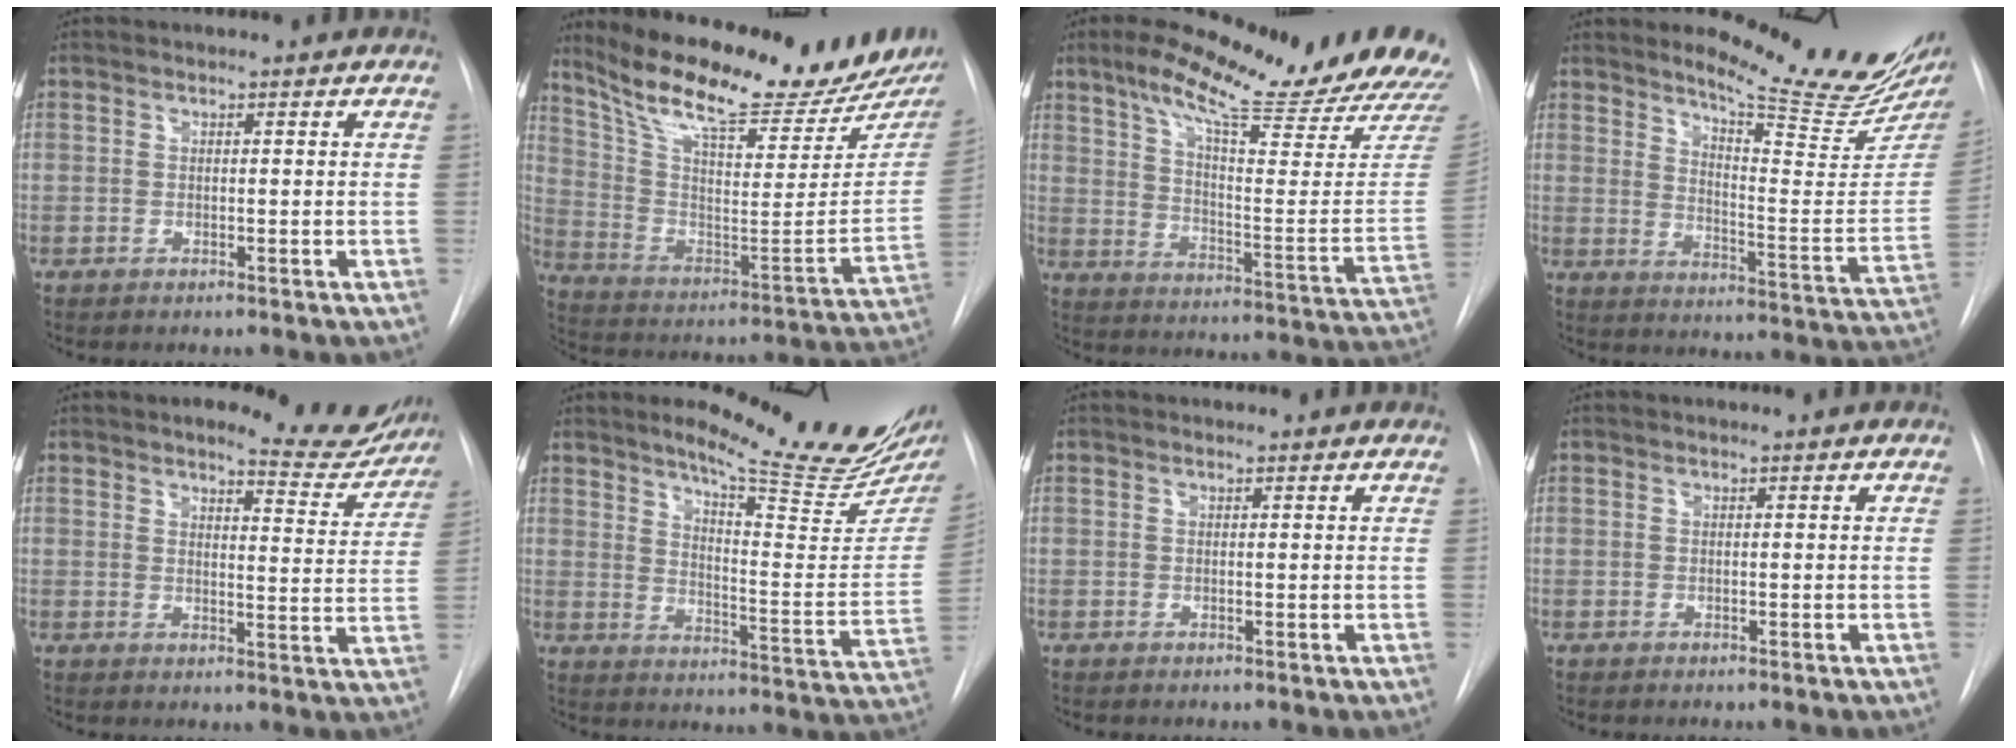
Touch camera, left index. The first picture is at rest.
{"total": 27.1, "force": [22.0, 5.0, 14.9], "torque": [-0.249, -0.043, 0.323]}
{"total": 24.4, "force": [20.4, 2.1, 13.2], "torque": [-0.202, -0.068, 0.269]}
{"total": 17.8, "force": [16.0, 0.8, 7.7], "torque": [-0.113, -0.107, 0.207]}
{"total": 9.4, "force": [8.8, 2.0, 2.3], "torque": [-0.013, -0.031, 0.094]}
{"total": 19.6, "force": [16.6, 1.7, 10.3], "torque": [-0.146, -0.079, 0.214]}
{"total": 0.6, "force": [0.5, 0.2, 0.0], "torque": [-0.008, 0.002, 0.007]}
{"total": 0.0}